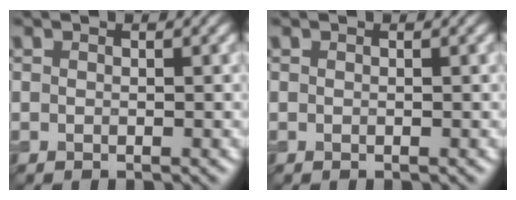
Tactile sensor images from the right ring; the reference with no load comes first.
{"total": 0.0}